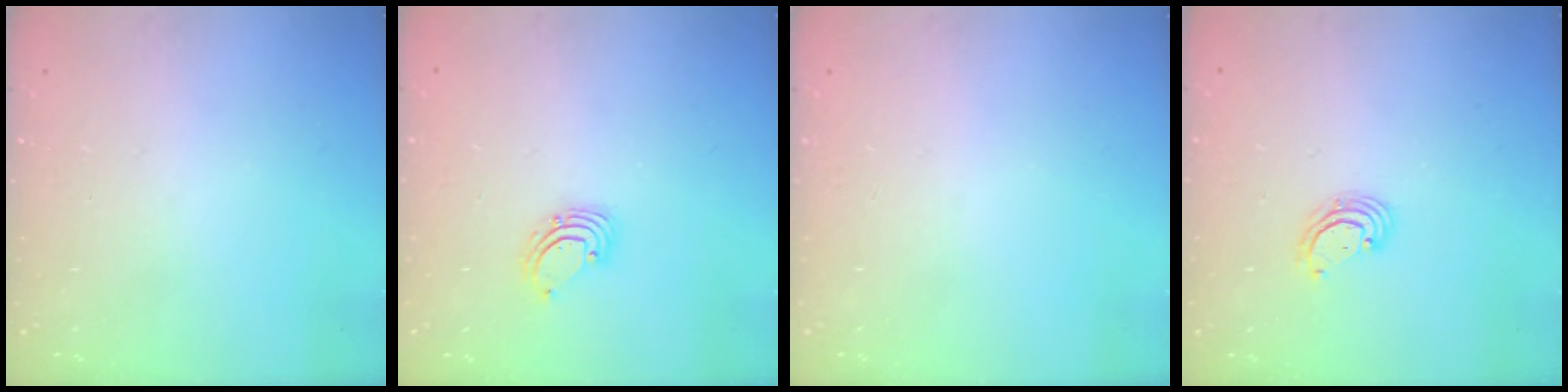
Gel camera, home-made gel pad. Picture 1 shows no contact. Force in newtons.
{"total": 2.2, "press": 2.2, "slide": 0.2}
{"total": 0.0}
{"total": 2.6, "press": 2.6, "slide": 0.2}